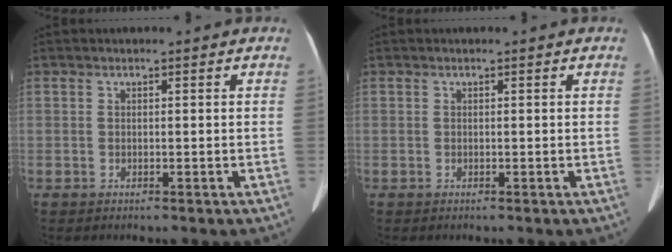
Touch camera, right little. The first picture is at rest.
{"total": 0.0}